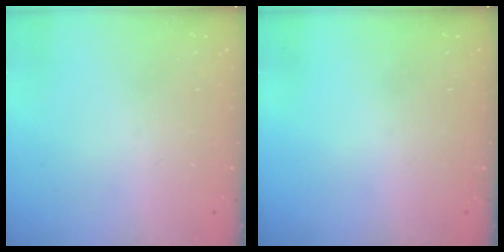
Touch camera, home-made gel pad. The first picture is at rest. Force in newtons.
{"total": 0.0}